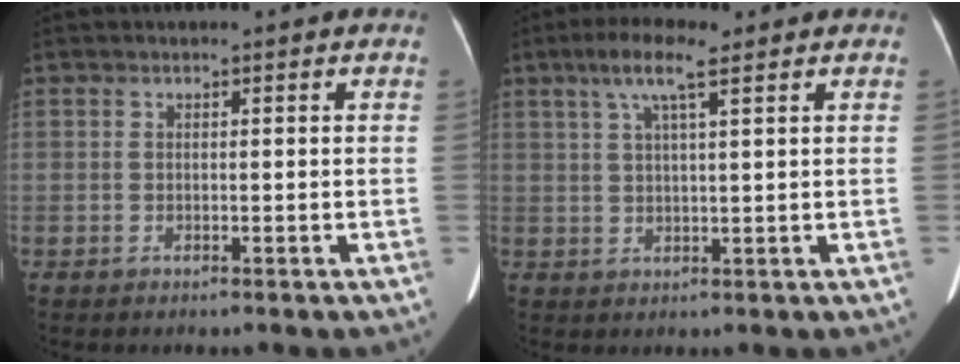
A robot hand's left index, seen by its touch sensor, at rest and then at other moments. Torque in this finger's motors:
{"motor_torque": [0.60, -0.36, 0.07, 0.10]}